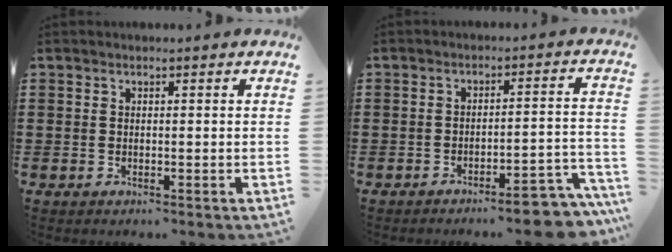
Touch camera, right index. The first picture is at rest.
{"total": 6.2, "force": [-5.3, 0.3, 3.3], "torque": [-0.048, 0.000, -0.097]}